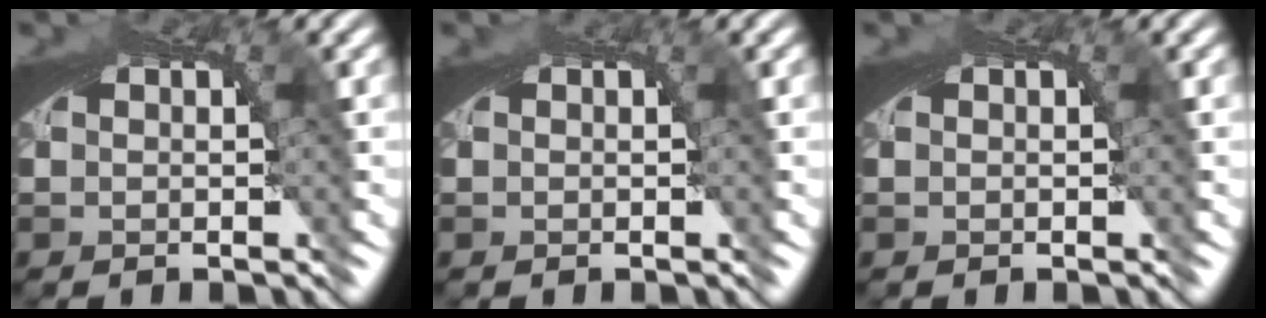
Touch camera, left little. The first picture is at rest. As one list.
[{"total": 0.5, "force": [-0.1, -0.1, -0.5], "torque": [0.006, -0.003, -0.001]}, {"total": 0.0}]